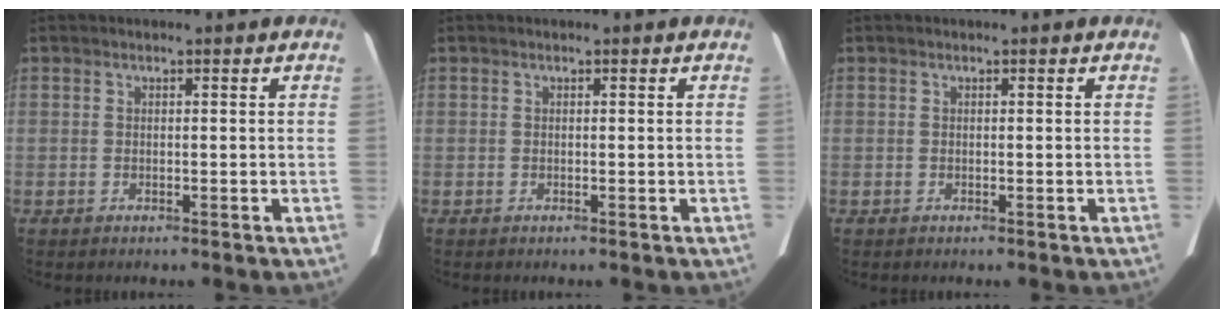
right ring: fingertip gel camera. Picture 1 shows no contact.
{"total": 0.0}
{"total": 0.0}